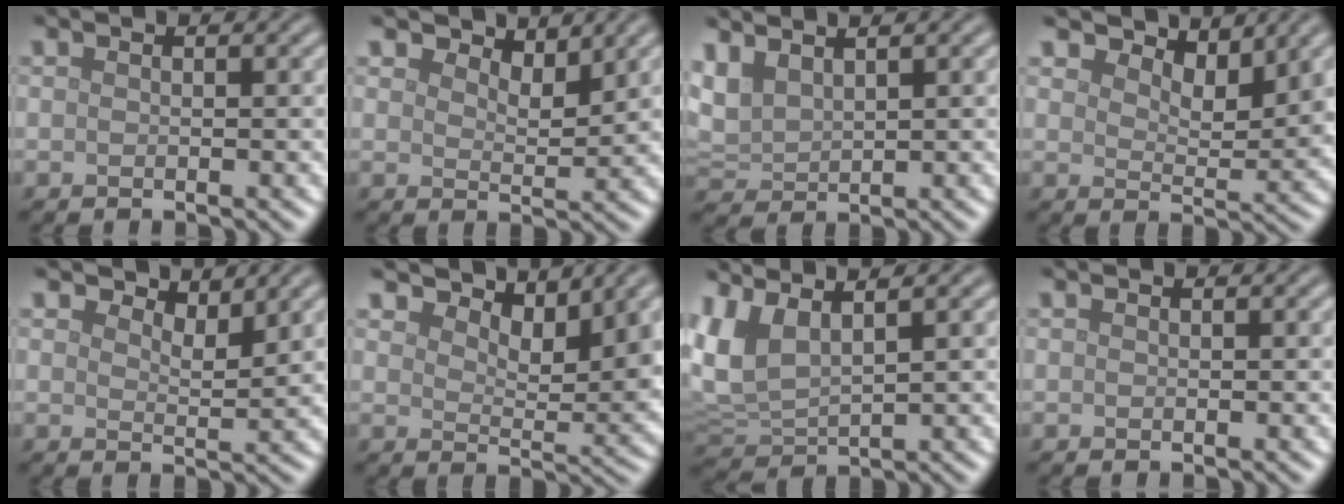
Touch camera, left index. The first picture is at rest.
{"total": 3.1, "force": [2.8, 0.8, 0.9], "torque": [-0.018, -0.001, 0.041]}
{"total": 3.2, "force": [2.1, 1.6, 1.8], "torque": [-0.051, 0.008, 0.048]}
{"total": 4.7, "force": [4.1, 1.5, 1.7], "torque": [-0.033, -0.001, 0.061]}
{"total": 2.6, "force": [2.4, 0.6, 0.9], "torque": [-0.013, -0.003, 0.034]}
{"total": 5.1, "force": [4.4, 1.5, 2.2], "torque": [-0.040, -0.004, 0.069]}
{"total": 4.8, "force": [2.4, 2.1, 3.6], "torque": [-0.095, 0.005, 0.050]}
{"total": 0.0}